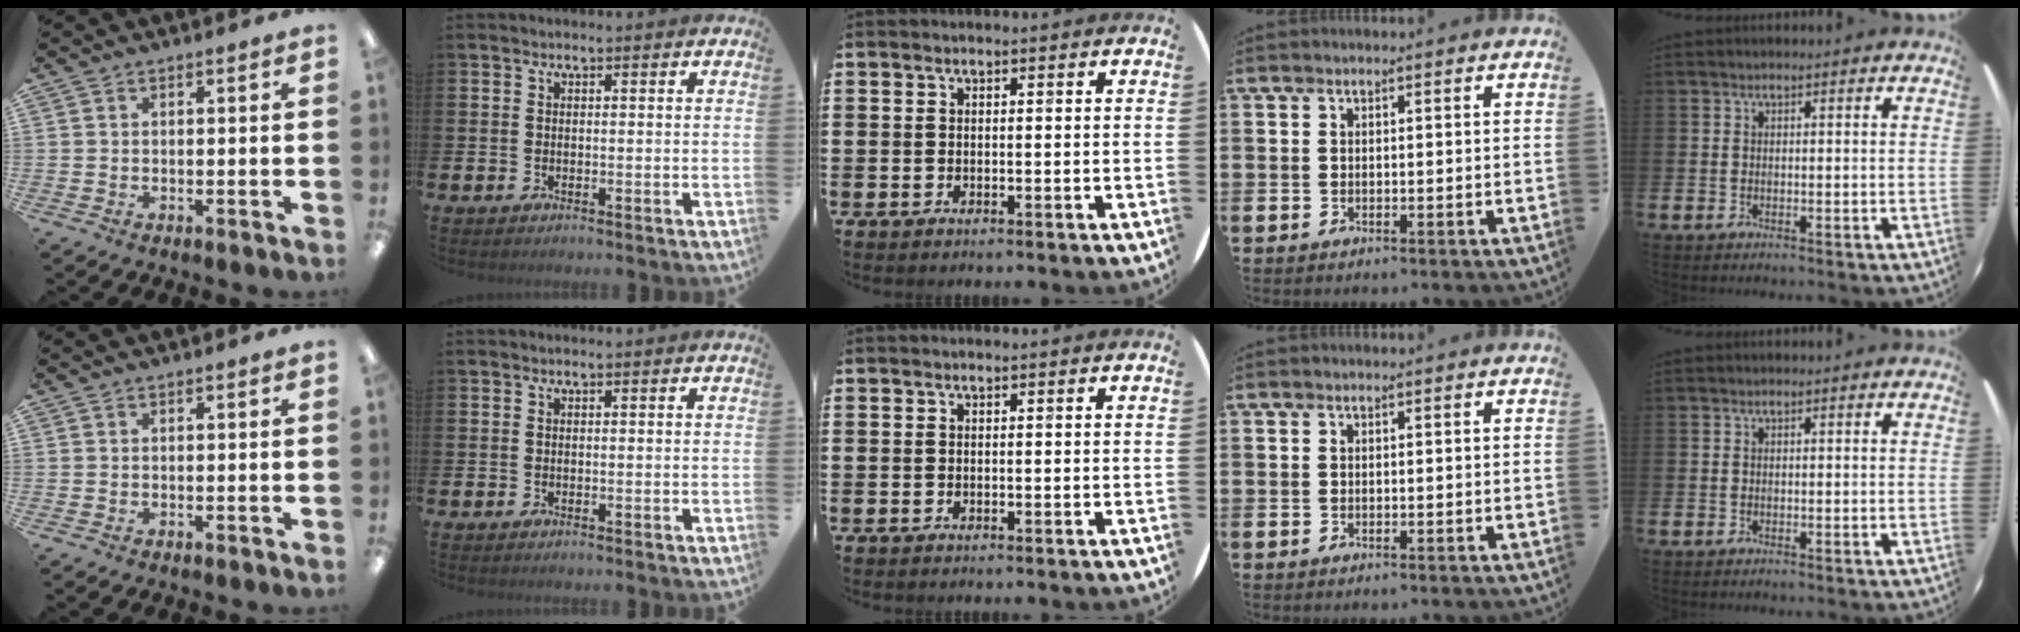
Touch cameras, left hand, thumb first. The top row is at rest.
{}